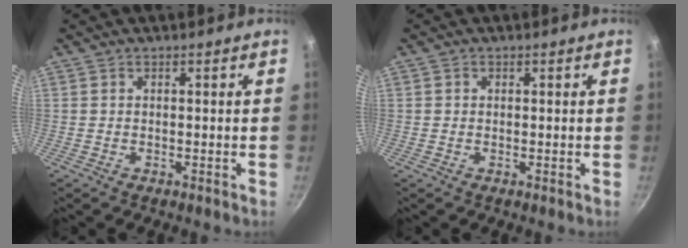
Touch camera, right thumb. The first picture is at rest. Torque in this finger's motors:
{"motor_torque": [-0.40, -0.32, -0.49, 0.32, -0.04]}